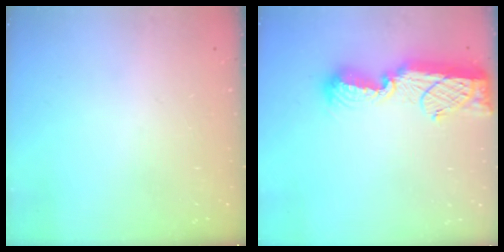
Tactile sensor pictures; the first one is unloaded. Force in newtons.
{"total": 13.4, "press": 13.3, "slide": 0.6}